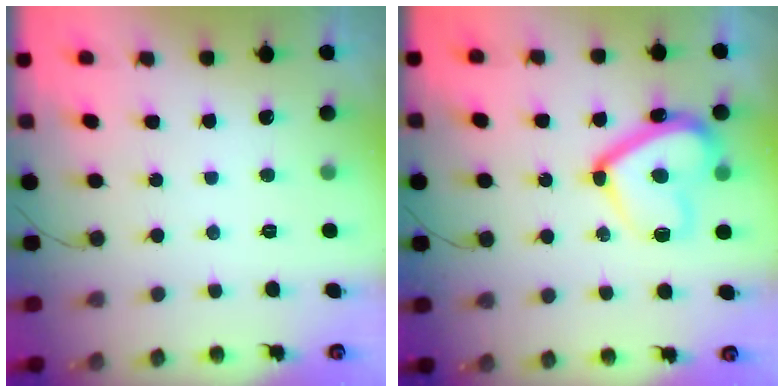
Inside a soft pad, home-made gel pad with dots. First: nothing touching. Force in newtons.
{"total": 16.0, "press": 15.9, "slide": 1.5}